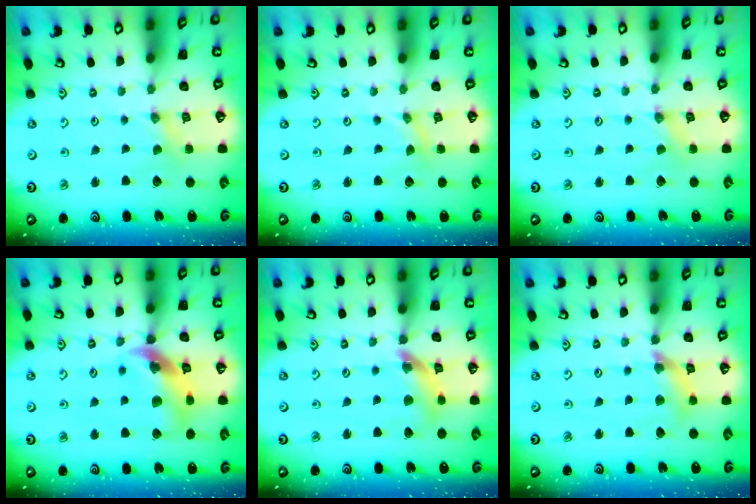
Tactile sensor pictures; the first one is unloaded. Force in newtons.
{"total": 0.0}
{"total": 0.7, "press": 0.7, "slide": 0.2}
{"total": 14.1, "press": 14.0, "slide": 1.9}
{"total": 11.8, "press": 11.7, "slide": 1.5}
{"total": 9.9, "press": 9.8, "slide": 1.1}